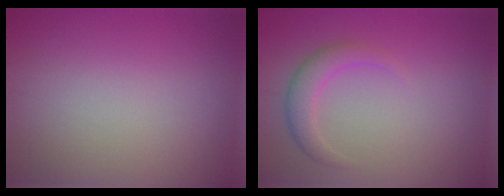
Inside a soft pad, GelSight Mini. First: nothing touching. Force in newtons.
{"total": 2.4, "press": 2.4, "slide": 0.1}